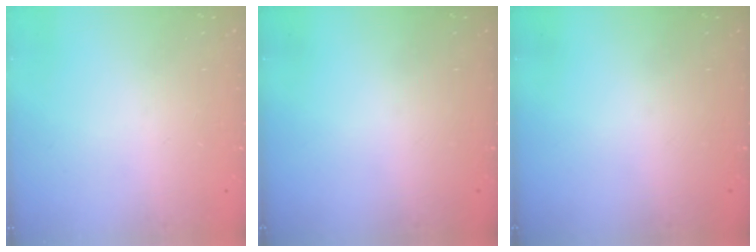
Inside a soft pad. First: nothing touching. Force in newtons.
{"total": 0.0}
{"total": 0.0}